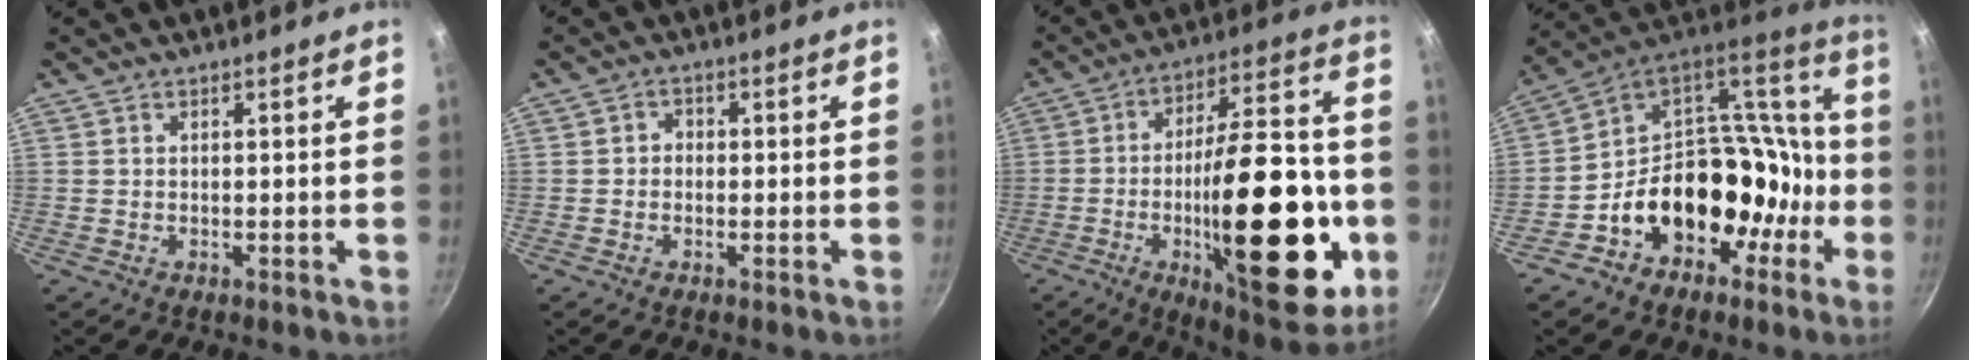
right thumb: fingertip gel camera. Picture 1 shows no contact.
{"total": 1.8, "force": [-0.5, 1.6, 0.7], "torque": [-0.001, 0.008, -0.012]}
{"total": 30.6, "force": [-7.3, 11.1, 27.6], "torque": [-0.375, 0.025, -0.100]}
{"total": 23.2, "force": [-7.2, 17.7, 13.2], "torque": [-0.169, 0.093, -0.102]}